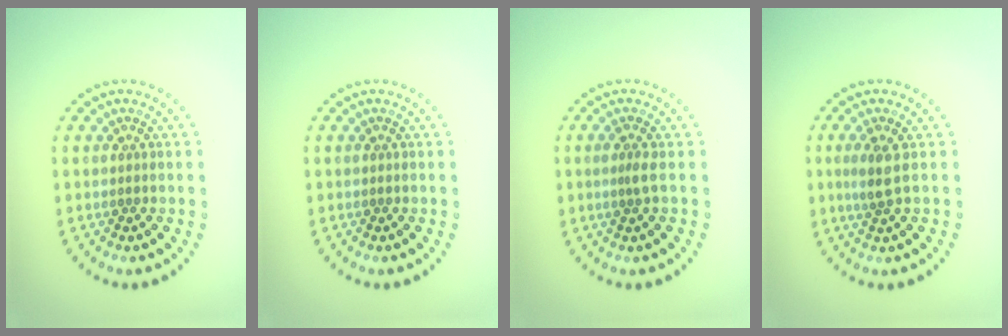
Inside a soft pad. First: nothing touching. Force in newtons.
{"total": 0.0}
{"total": 1.0, "press": 0.6, "slide": 0.8}
{"total": 2.0, "press": 1.5, "slide": 1.3}